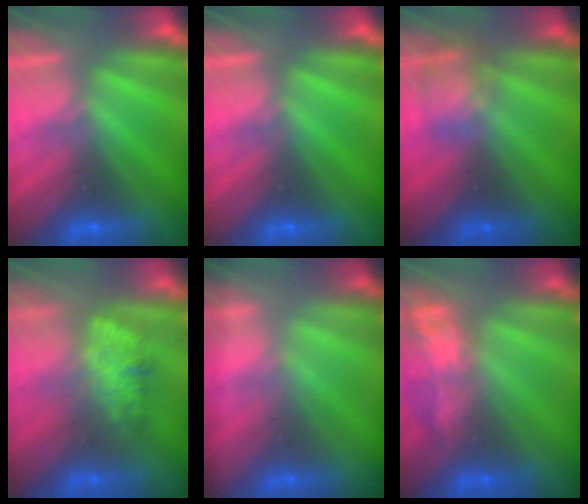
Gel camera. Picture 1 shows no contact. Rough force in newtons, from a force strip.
{"total": 0.0}
{"total": 2.2}
{"total": 2.7}
{"total": 1.7}
{"total": 7.2}